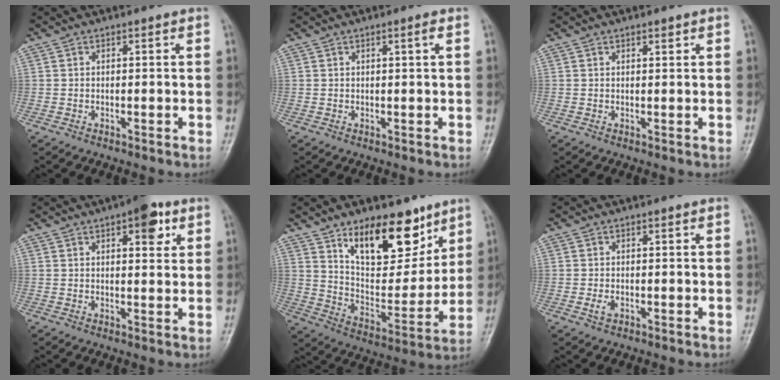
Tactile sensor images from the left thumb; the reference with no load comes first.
{"total": 1.1, "force": [0.4, -0.2, 1.0], "torque": [-0.019, -0.001, 0.008]}
{"total": 1.0, "force": [0.7, 0.3, 0.6], "torque": [-0.008, -0.004, 0.011]}
{"total": 6.8, "force": [3.3, 2.8, 5.2], "torque": [-0.047, -0.009, 0.038]}
{"total": 18.2, "force": [11.2, 8.7, 11.4], "torque": [-0.120, -0.074, 0.195]}
{"total": 1.4, "force": [-0.3, 0.9, 1.1], "torque": [-0.022, -0.003, -0.007]}